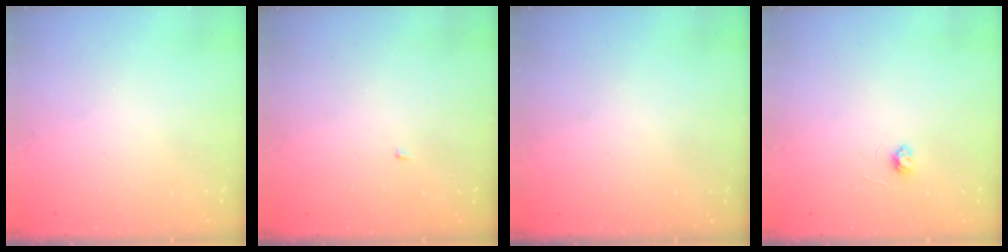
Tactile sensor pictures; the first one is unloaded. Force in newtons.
{"total": 1.4, "press": 1.3, "slide": 0.1}
{"total": 0.0}
{"total": 3.1, "press": 3.1, "slide": 0.4}